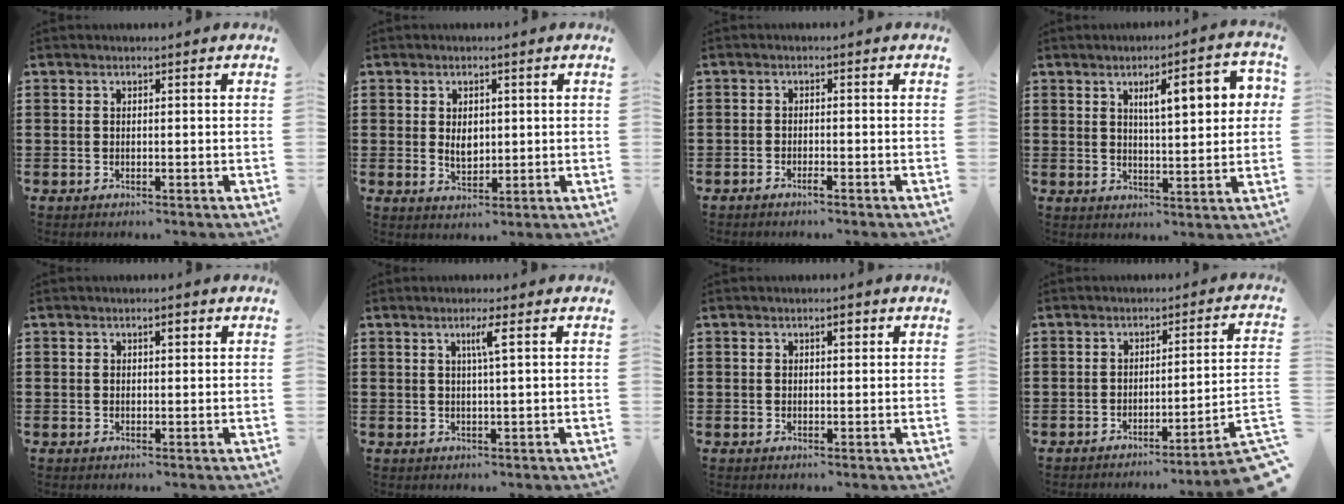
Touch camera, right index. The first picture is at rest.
{"total": 3.0, "force": [0.3, 1.9, 2.3], "torque": [-0.040, 0.004, 0.003]}
{"total": 1.2, "force": [-1.0, 0.1, 0.6], "torque": [-0.013, -0.004, -0.018]}
{"total": 7.8, "force": [2.6, 2.0, 7.1], "torque": [-0.106, -0.003, 0.034]}
{"total": 1.9, "force": [0.6, 1.0, 1.5], "torque": [-0.031, 0.009, 0.009]}
{"total": 2.7, "force": [1.0, -0.2, 2.5], "torque": [-0.051, -0.003, 0.013]}
{"total": 1.9, "force": [0.7, 0.9, 1.5], "torque": [-0.032, 0.009, 0.010]}
{"total": 4.3, "force": [-2.9, -0.6, 3.1], "torque": [-0.055, -0.025, -0.060]}